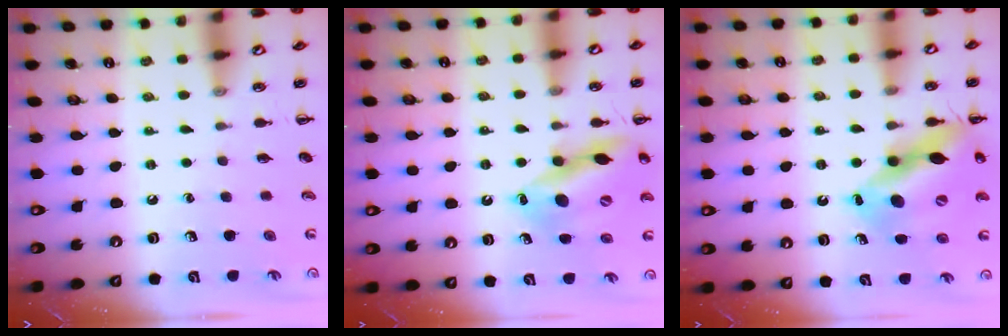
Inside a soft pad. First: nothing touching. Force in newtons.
{"total": 15.7, "press": 15.2, "slide": 3.6}
{"total": 16.2, "press": 15.8, "slide": 3.6}